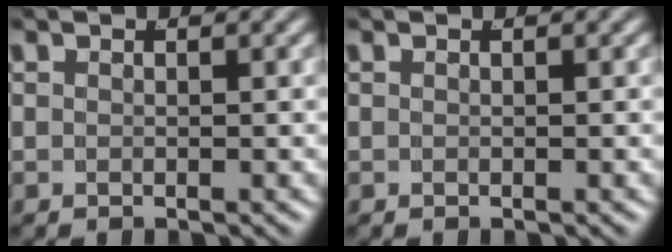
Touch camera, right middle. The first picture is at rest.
{"total": 0.0}